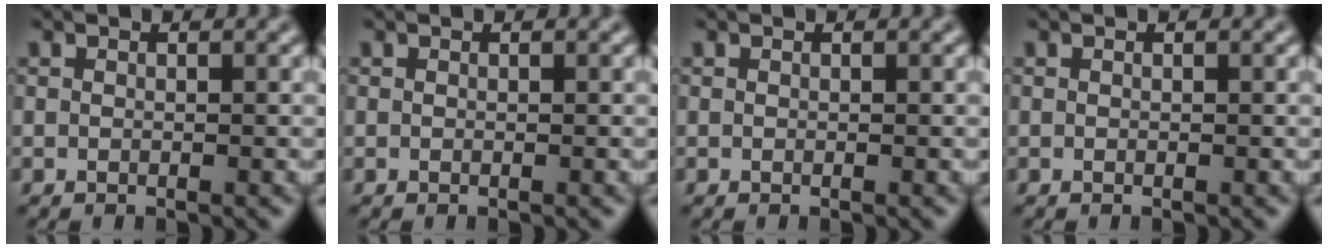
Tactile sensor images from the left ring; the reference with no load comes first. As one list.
[{"total": 0.0}, {"total": 0.0}, {"total": 0.0}]